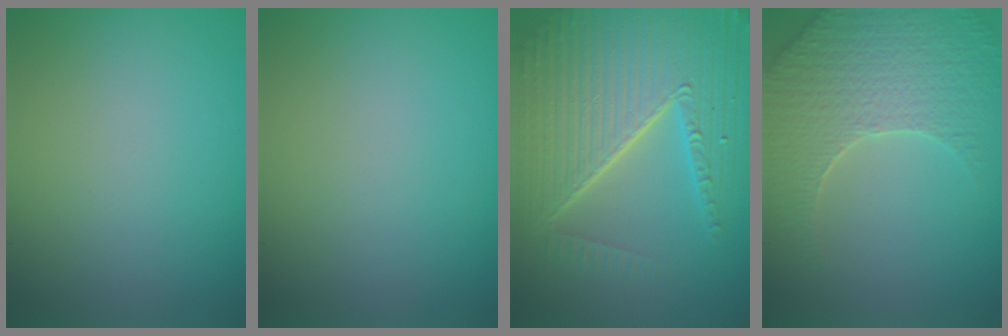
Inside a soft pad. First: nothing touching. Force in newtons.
{"total": 0.0}
{"total": 10.1, "press": 6.4, "slide": 7.8}
{"total": 5.1, "press": 4.7, "slide": 2.0}